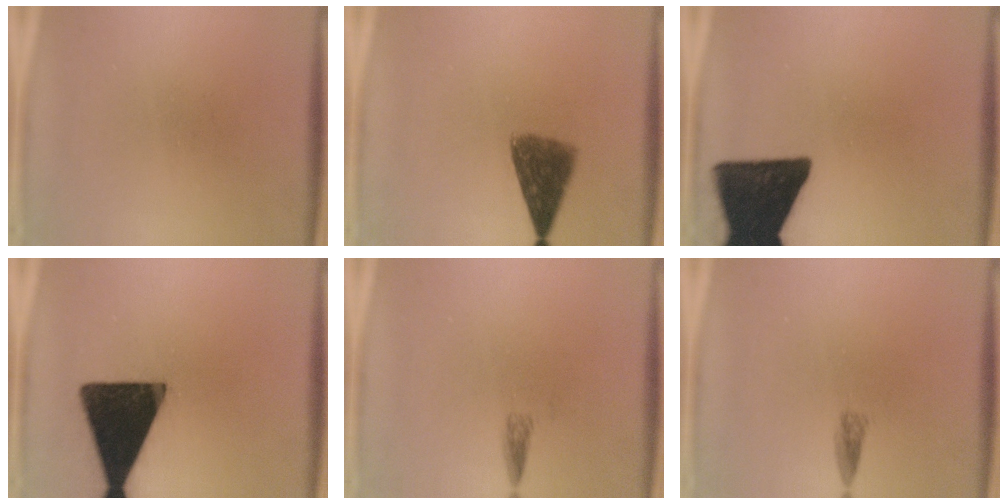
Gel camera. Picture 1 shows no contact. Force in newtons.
{"total": 6.7}
{"total": 16.7}
{"total": 19.2}
{"total": 1.2}
{"total": 1.3}